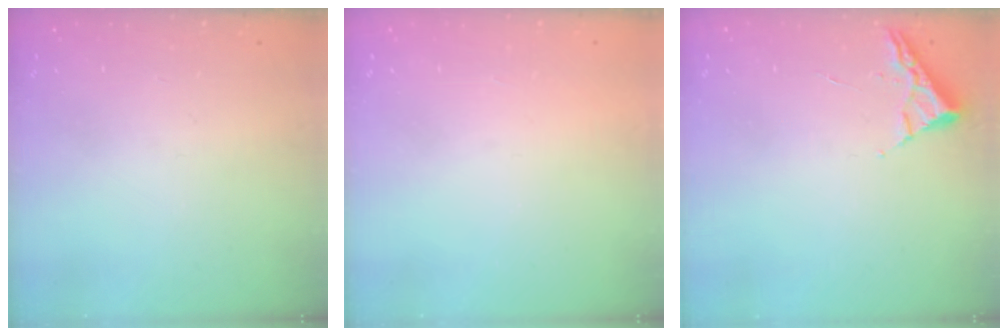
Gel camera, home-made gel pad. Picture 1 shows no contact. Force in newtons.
{"total": 1.6, "press": 1.6, "slide": 0.1}
{"total": 3.1, "press": 3.0, "slide": 0.4}